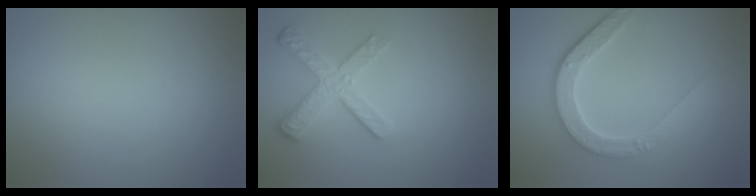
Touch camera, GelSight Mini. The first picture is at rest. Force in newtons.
{"total": 3.0, "press": 2.3, "slide": 1.9}
{"total": 4.7, "press": 3.6, "slide": 3.0}